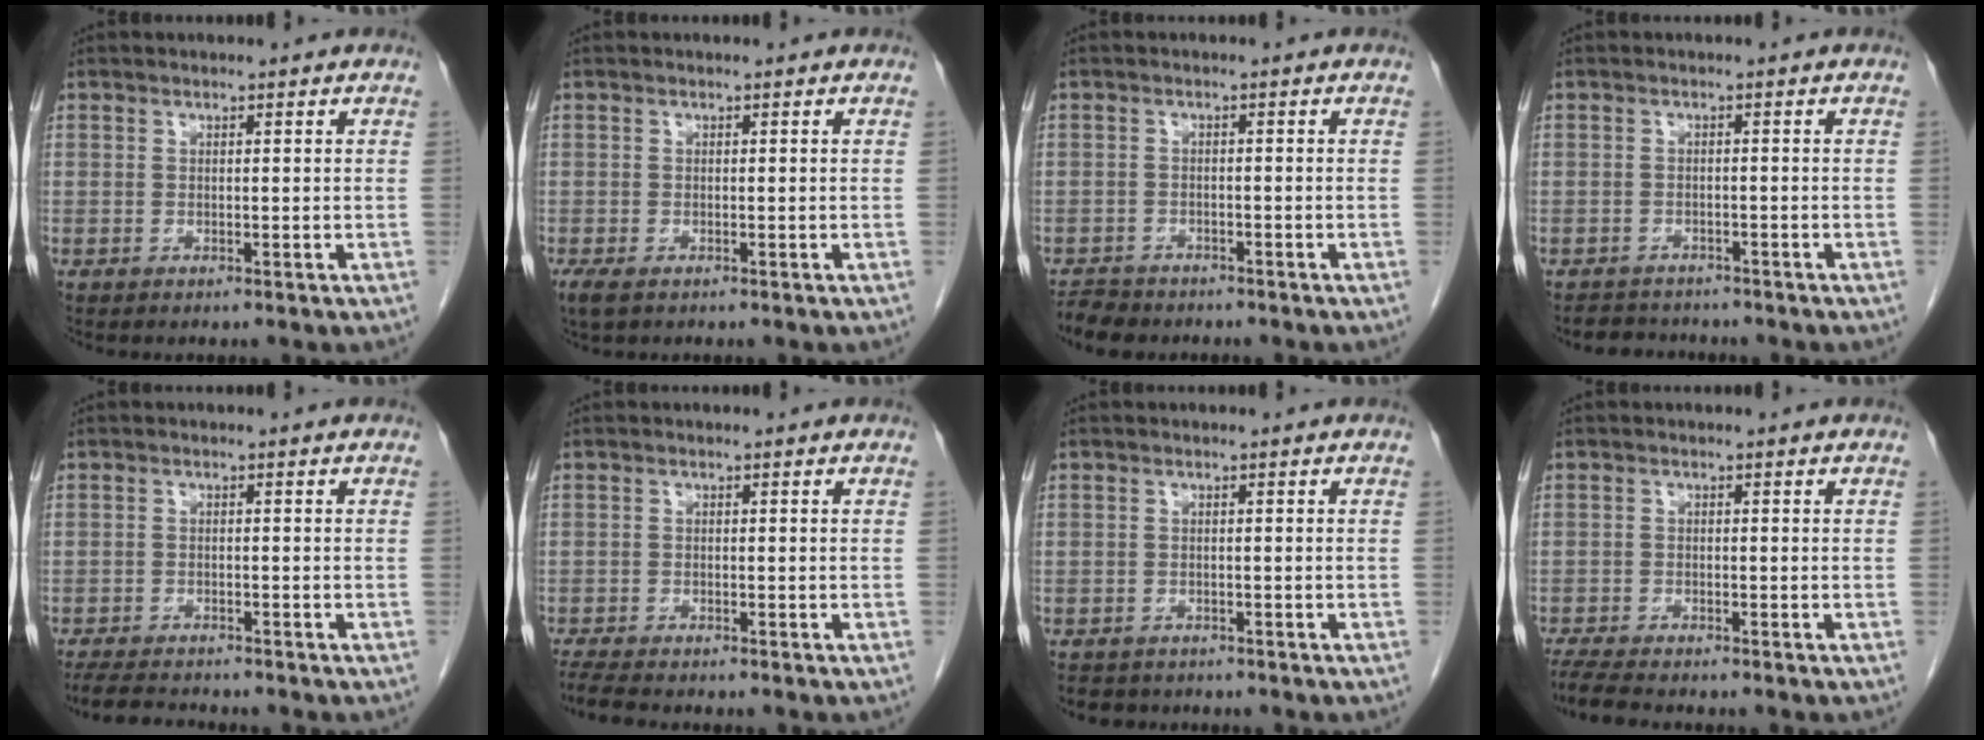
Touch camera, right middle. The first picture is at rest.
{"total": 2.6, "force": [-1.6, 1.2, 1.6], "torque": [-0.041, -0.009, -0.023]}
{"total": 4.2, "force": [-3.8, 1.5, 0.9], "torque": [-0.022, -0.009, -0.061]}
{"total": 3.9, "force": [-3.7, 1.4, 0.1], "torque": [-0.006, -0.006, -0.054]}
{"total": 5.9, "force": [-5.5, 0.8, 2.0], "torque": [-0.035, -0.019, -0.089]}
{"total": 4.7, "force": [-4.2, 0.6, 2.1], "torque": [-0.040, -0.016, -0.071]}
{"total": 4.1, "force": [-3.6, 2.0, 0.7], "torque": [-0.012, 0.000, -0.046]}
{"total": 5.7, "force": [-5.1, 0.7, 2.5], "torque": [-0.047, -0.018, -0.086]}